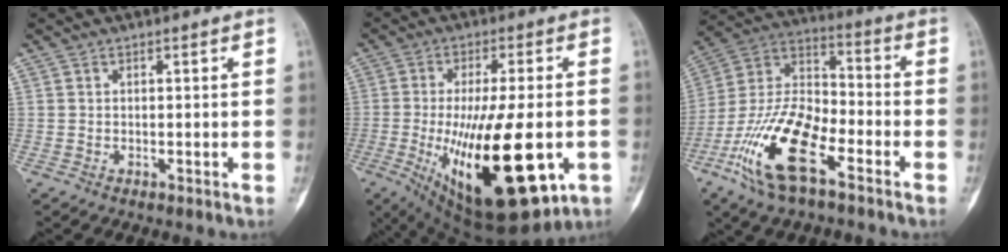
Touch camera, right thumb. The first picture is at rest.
{"total": 24.8, "force": [-6.0, 8.7, 22.4], "torque": [-0.367, -0.020, -0.068]}
{"total": 19.2, "force": [-9.2, 8.1, 14.8], "torque": [-0.291, 0.049, -0.177]}